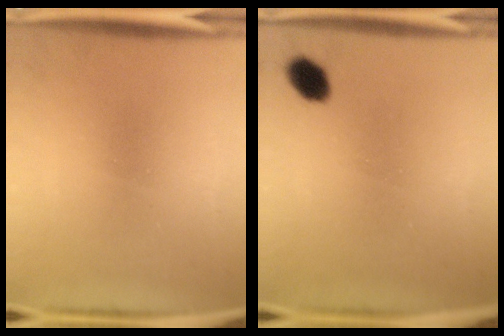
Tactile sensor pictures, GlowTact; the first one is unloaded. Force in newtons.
{"total": 4.2}